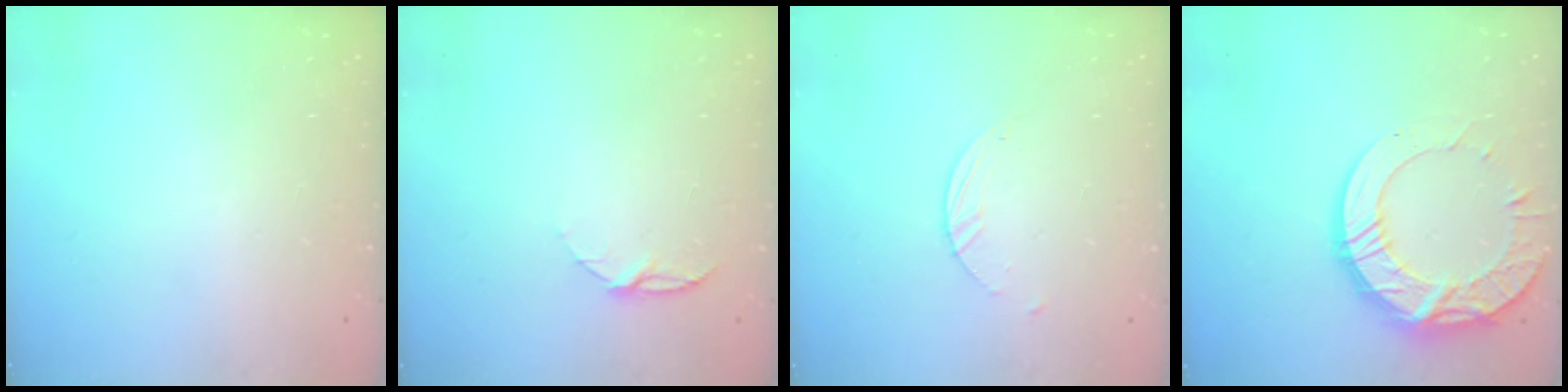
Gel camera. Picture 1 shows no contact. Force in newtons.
{"total": 4.9, "press": 4.8, "slide": 0.6}
{"total": 1.8, "press": 1.8, "slide": 0.1}
{"total": 15.6, "press": 15.6, "slide": 1.1}